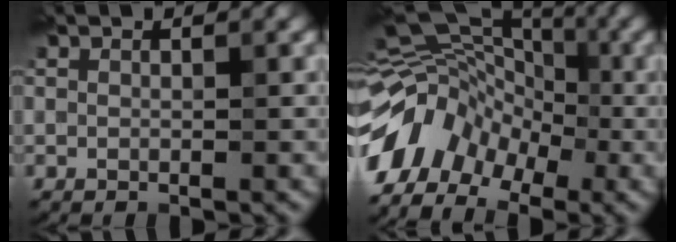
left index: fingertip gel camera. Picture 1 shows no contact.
{"total": 8.2, "force": [-3.7, 5.8, 4.4], "torque": [-0.077, 0.007, -0.086]}